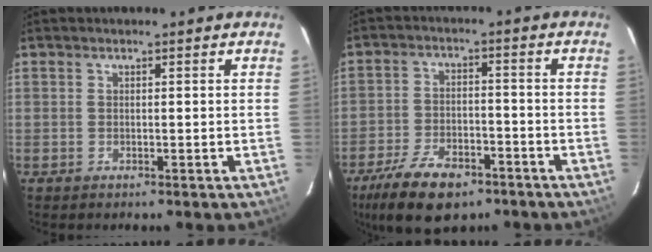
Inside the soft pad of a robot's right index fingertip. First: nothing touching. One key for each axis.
{"total": 13.8, "fx": -9.2, "fy": 6.6, "fz": 7.8, "tx": -0.180, "ty": -0.013, "tz": -0.154}